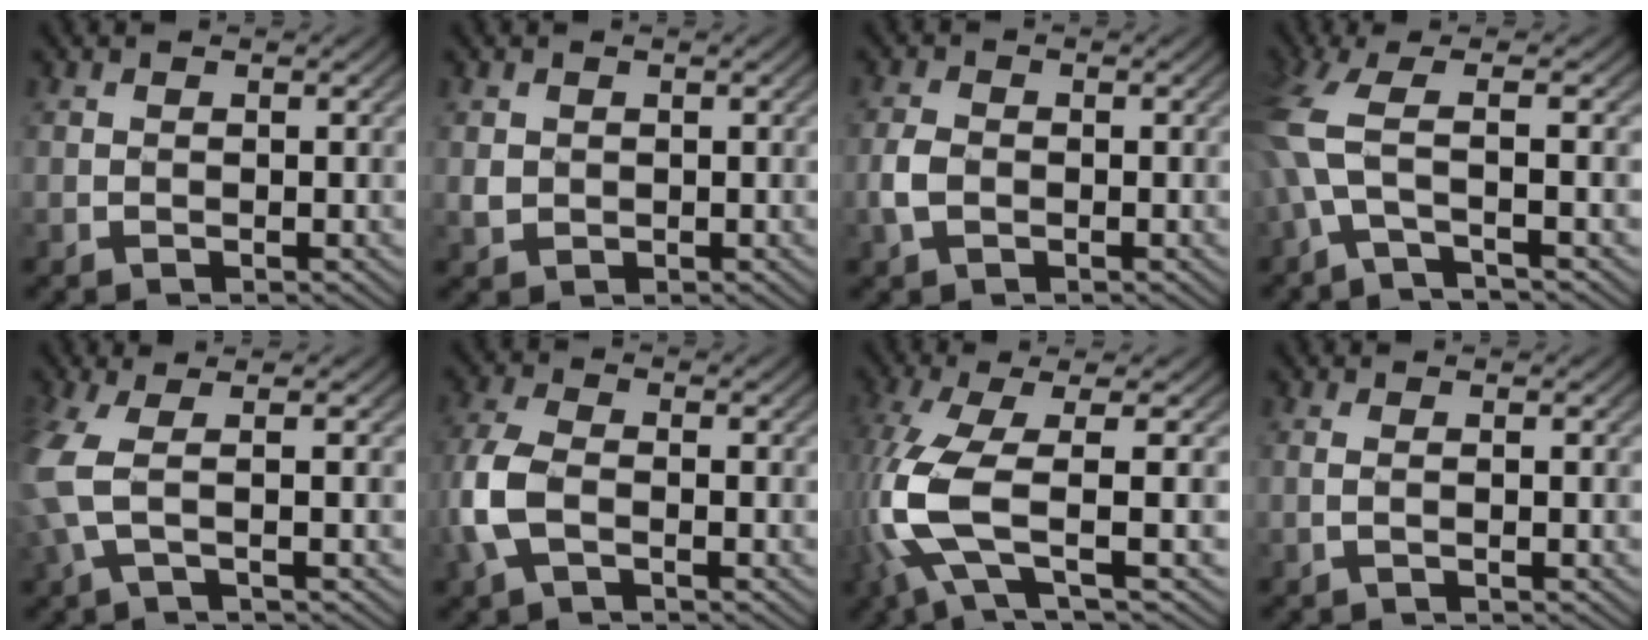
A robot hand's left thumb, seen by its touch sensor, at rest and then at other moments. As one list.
[{"total": 1.3, "force": [0.1, 1.2, 0.4], "torque": [-0.028, -0.001, 0.000]}, {"total": 3.0, "force": [-1.3, 2.0, 1.8], "torque": [-0.055, 0.004, -0.026]}, {"total": 5.5, "force": [-1.3, 0.5, 5.3], "torque": [-0.145, 0.015, -0.037]}, {"total": 4.9, "force": [-0.3, 1.7, 4.6], "torque": [-0.134, 0.004, -0.013]}, {"total": 6.1, "force": [-2.1, 3.5, 4.6], "torque": [-0.134, 0.005, -0.050]}, {"total": 9.9, "force": [-3.4, 2.3, 9.0], "torque": [-0.224, -0.002, -0.076]}, {"total": 0.6, "force": [-0.3, -0.4, 0.4], "torque": [-0.007, -0.003, -0.003]}]